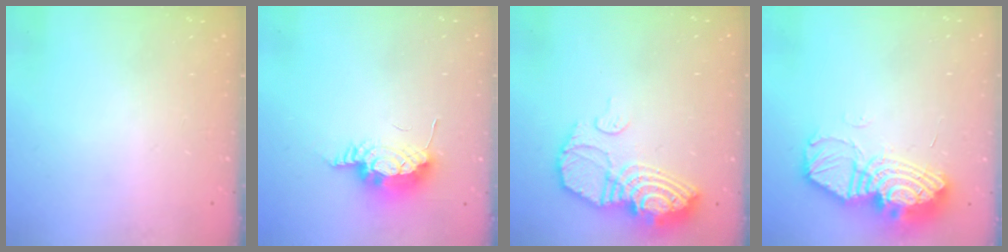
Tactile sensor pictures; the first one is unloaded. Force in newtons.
{"total": 16.0, "press": 11.3, "slide": 11.4}
{"total": 15.3, "press": 15.2, "slide": 1.5}
{"total": 17.2, "press": 17.1, "slide": 1.7}